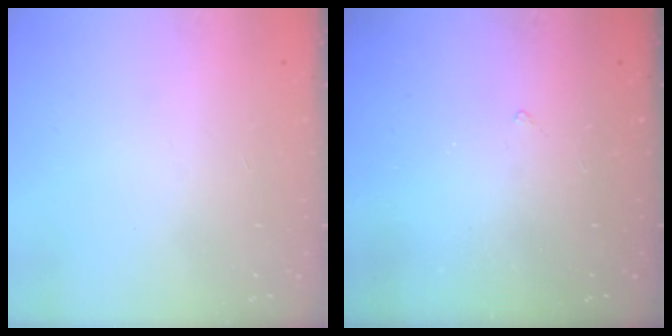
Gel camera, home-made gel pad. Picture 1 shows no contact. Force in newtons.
{"total": 2.0, "press": 1.9, "slide": 0.3}